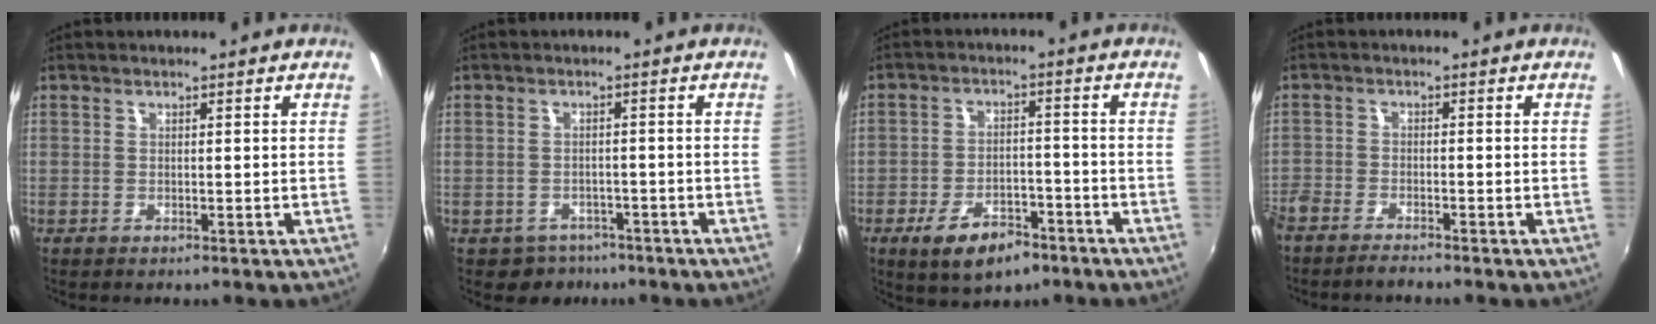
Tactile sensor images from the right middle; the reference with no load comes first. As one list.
[{"total": 4.6, "force": [-3.1, 3.3, 0.4], "torque": [-0.019, 0.002, -0.043]}, {"total": 9.5, "force": [-5.9, 4.7, 5.9], "torque": [-0.124, -0.003, -0.088]}, {"total": 4.7, "force": [-4.3, 1.0, 1.7], "torque": [-0.055, -0.015, -0.084]}]